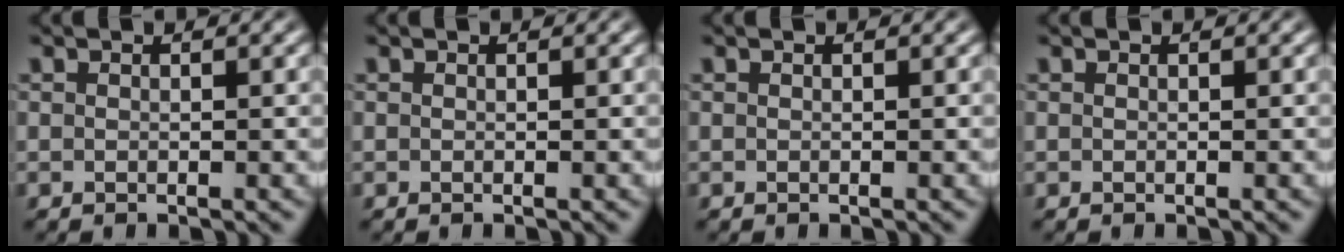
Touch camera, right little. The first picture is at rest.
{"total": 0.0}
{"total": 0.0}
{"total": 0.0}